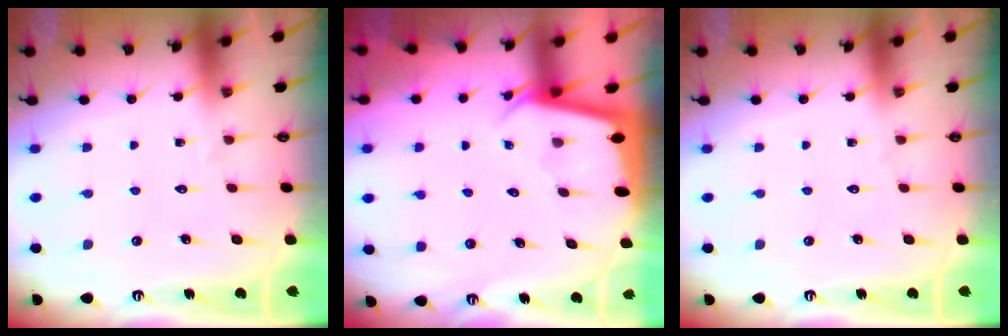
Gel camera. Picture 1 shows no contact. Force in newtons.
{"total": 2.3, "press": 2.3, "slide": 0.1}
{"total": 0.0}